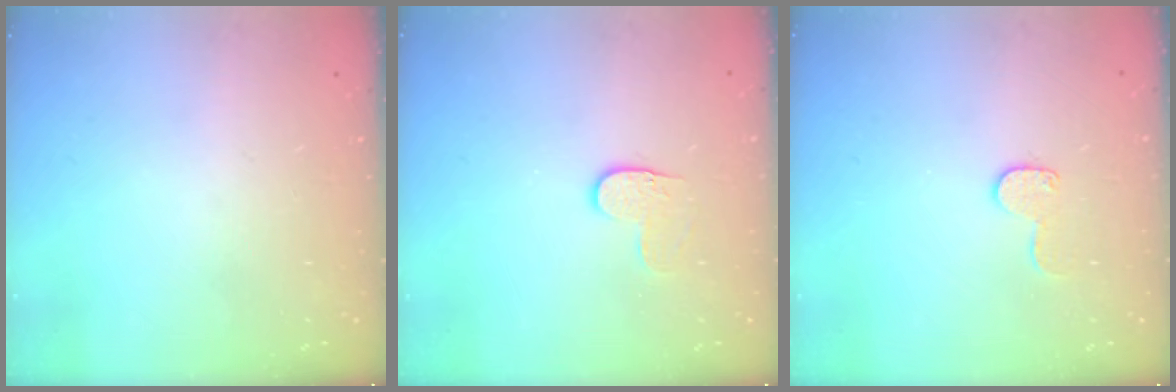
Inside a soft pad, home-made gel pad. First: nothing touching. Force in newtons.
{"total": 3.7, "press": 3.7, "slide": 0.2}
{"total": 8.4, "press": 8.4, "slide": 0.5}